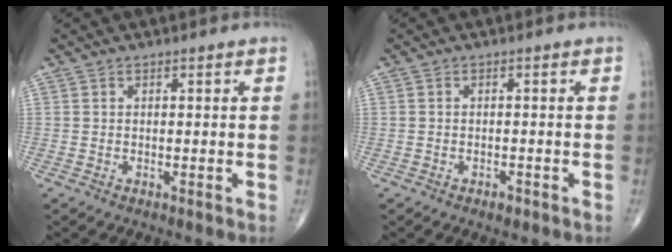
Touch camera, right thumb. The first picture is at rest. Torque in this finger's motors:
{"motor_torque": [-0.23, -0.02, -0.13, -0.02, 0.03]}